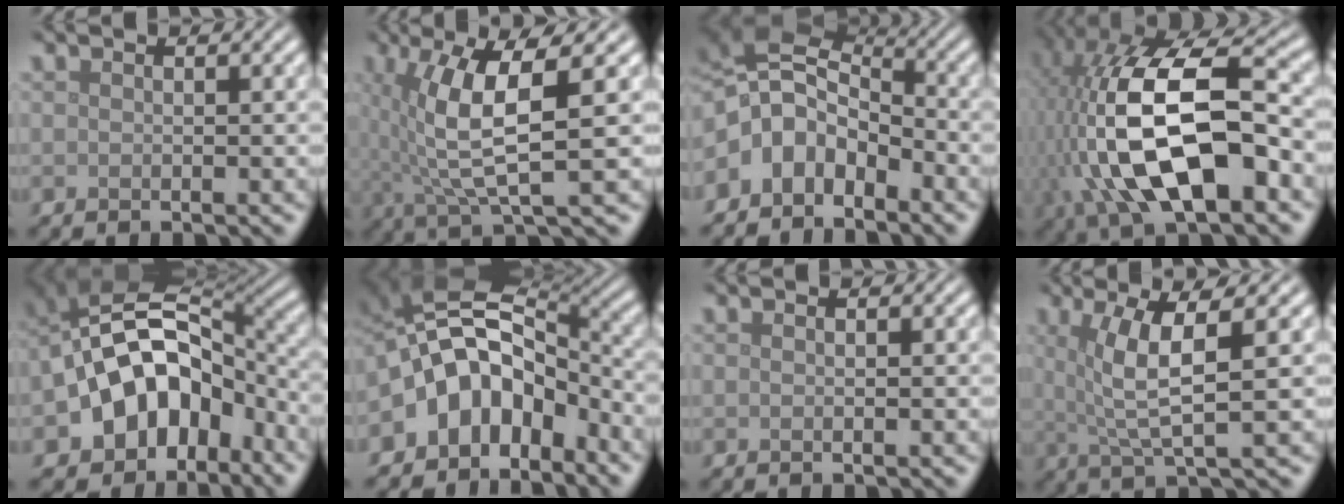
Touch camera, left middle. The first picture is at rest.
{"total": 6.9, "force": [1.3, 1.5, 6.6], "torque": [-0.126, 0.001, 0.025]}
{"total": 6.2, "force": [-3.0, 4.2, 3.5], "torque": [-0.051, 0.009, -0.075]}
{"total": 14.9, "force": [-2.4, 7.0, 13.0], "torque": [-0.253, 0.001, -0.050]}
{"total": 11.8, "force": [-4.5, 8.3, 7.1], "torque": [-0.112, -0.002, -0.090]}
{"total": 8.3, "force": [-3.7, 5.9, 4.6], "torque": [-0.054, 0.008, -0.082]}
{"total": 0.0}
{"total": 5.5, "force": [1.2, 1.1, 5.2], "torque": [-0.098, 0.002, 0.024]}